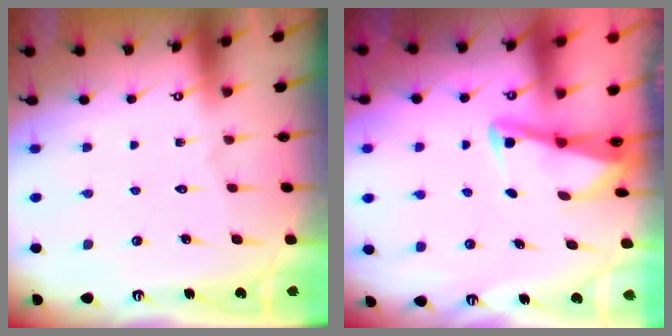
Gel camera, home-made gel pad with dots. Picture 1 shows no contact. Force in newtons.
{"total": 3.0, "press": 3.0, "slide": 0.4}